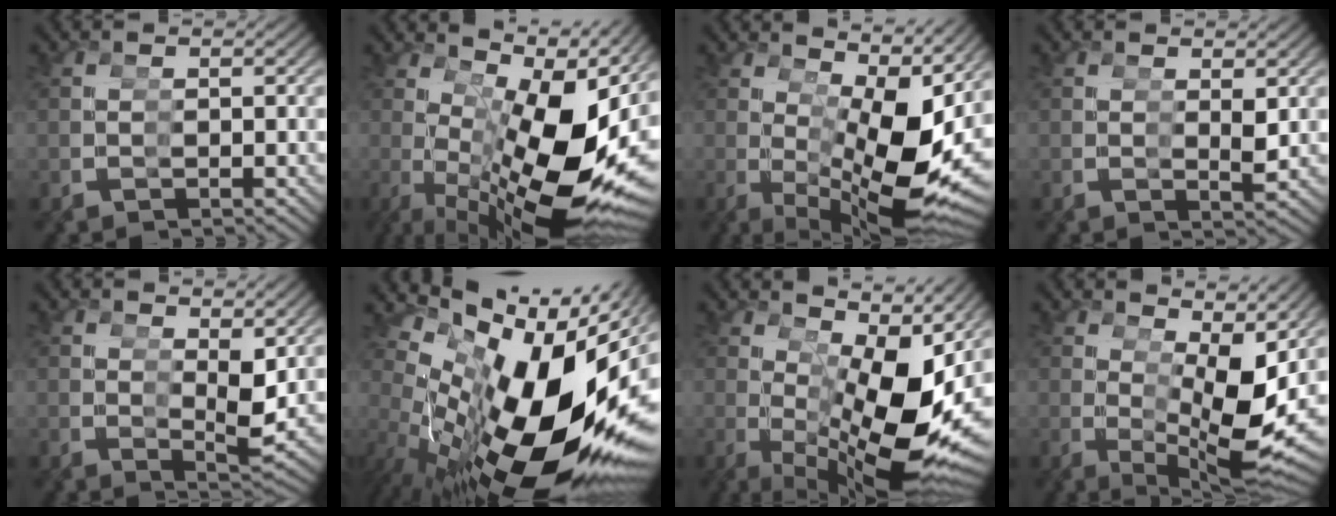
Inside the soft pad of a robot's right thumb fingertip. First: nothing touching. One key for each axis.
{"total": 16.4, "fx": -0.7, "fy": 8.3, "fz": 14.1, "tx": -0.232, "ty": -0.037, "tz": 0.017}
{"total": 13.4, "fx": -1.5, "fy": 6.8, "fz": 11.4, "tx": -0.188, "ty": -0.053, "tz": 0.010}
{"total": 1.5, "fx": 1.0, "fy": 0.3, "fz": 1.1, "tx": -0.007, "ty": 0.000, "tz": 0.012}
{"total": 3.4, "fx": 1.3, "fy": 1.3, "fz": 2.9, "tx": -0.043, "ty": -0.009, "tz": 0.019}
{"total": 22.1, "fx": -1.4, "fy": 13.6, "fz": 17.4, "tx": -0.286, "ty": -0.041, "tz": 0.002}
{"total": 15.4, "fx": -2.0, "fy": 8.3, "fz": 12.9, "tx": -0.218, "ty": -0.055, "tz": 0.004}
{"total": 9.3, "fx": 0.1, "fy": 4.3, "fz": 8.3, "tx": -0.141, "ty": -0.037, "tz": 0.023}